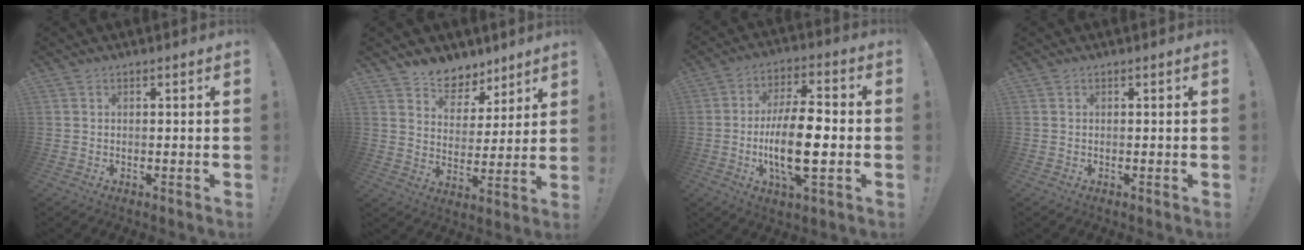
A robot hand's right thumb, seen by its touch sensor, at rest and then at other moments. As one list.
[{"total": 8.1, "force": [6.1, 5.1, 1.3], "torque": [-0.027, -0.048, 0.122]}, {"total": 15.4, "force": [-2.6, 5.5, 14.1], "torque": [-0.262, 0.003, -0.049]}, {"total": 0.0}]